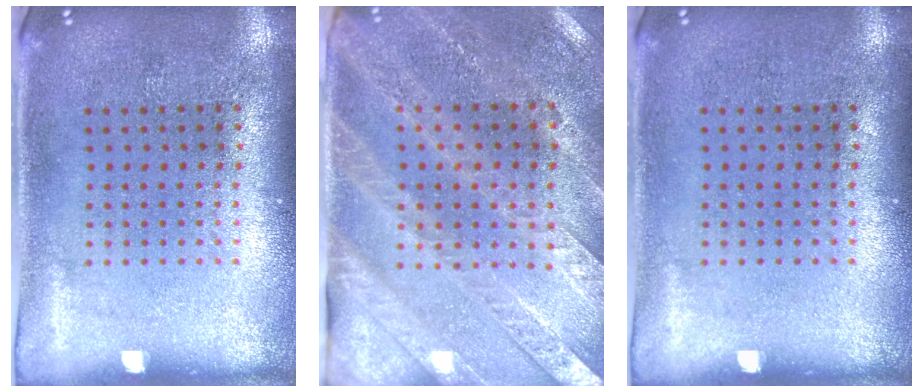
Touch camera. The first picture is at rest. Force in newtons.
{"total": 2.8, "press": 2.6, "slide": 1.0}
{"total": 0.0}